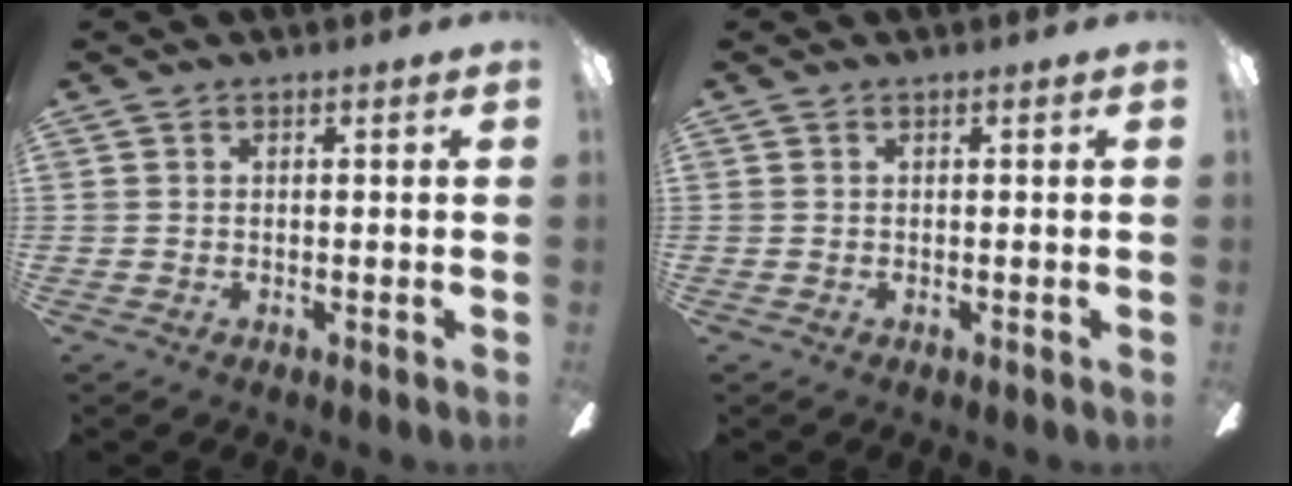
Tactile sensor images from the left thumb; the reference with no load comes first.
{"total": 0.0}